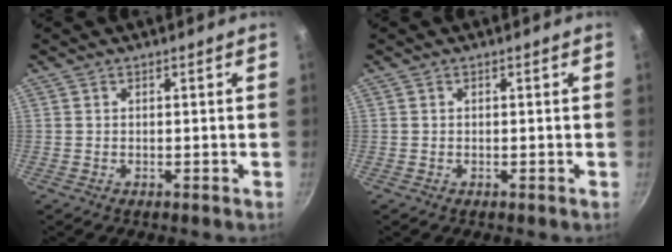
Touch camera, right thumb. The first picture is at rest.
{"total": 0.0}